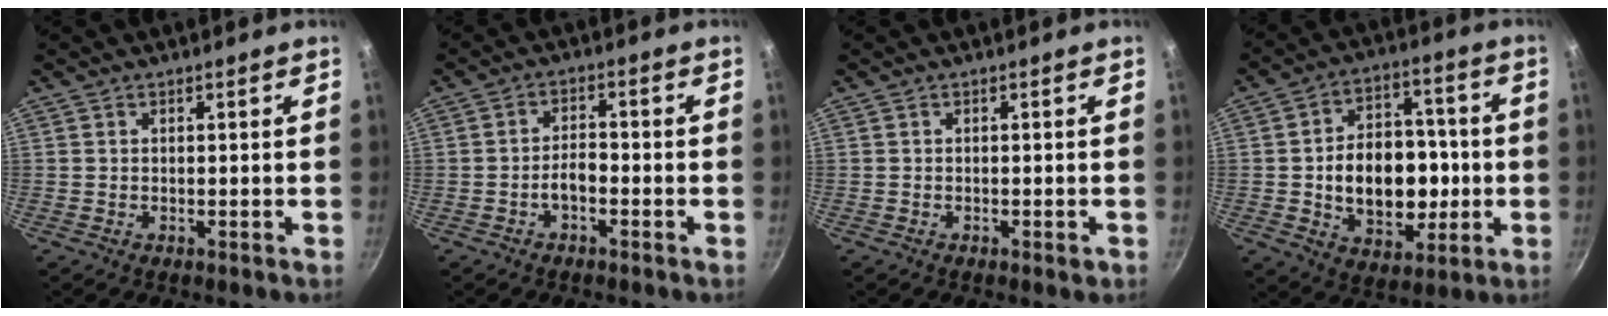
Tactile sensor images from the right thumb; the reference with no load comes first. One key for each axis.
{"total": 3.4, "fx": -1.7, "fy": 1.6, "fz": 2.4, "tx": -0.036, "ty": 0.024, "tz": -0.033}
{"total": 0.8, "fx": -0.5, "fy": 0.3, "fz": 0.6, "tx": -0.013, "ty": 0.002, "tz": -0.007}
{"total": 17.6, "fx": -1.8, "fy": 12.6, "fz": 12.2, "tx": -0.144, "ty": 0.025, "tz": -0.019}